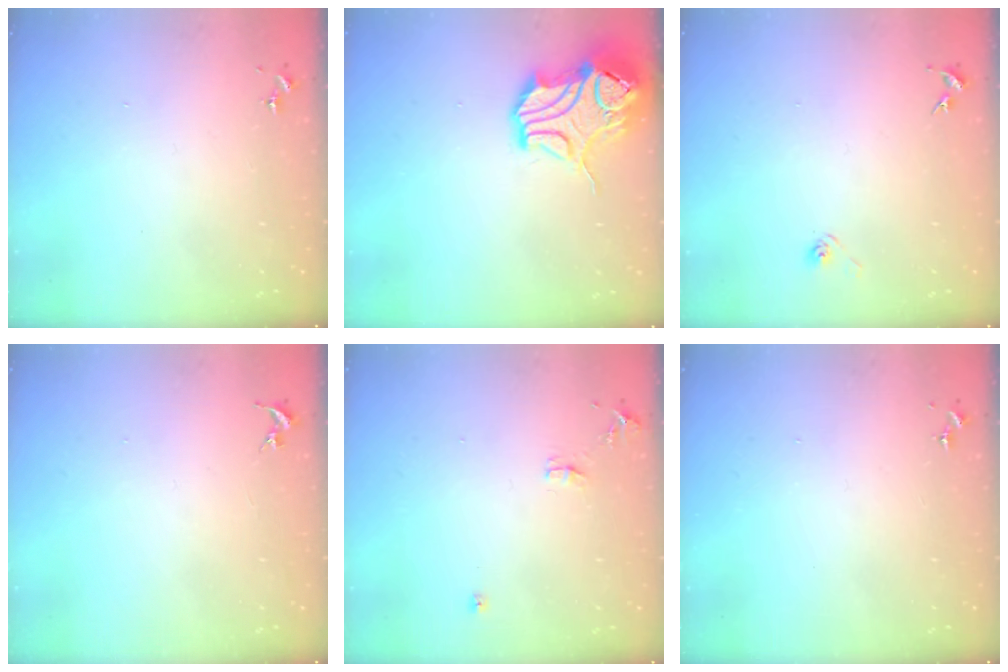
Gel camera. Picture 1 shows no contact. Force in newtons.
{"total": 15.7, "press": 15.6, "slide": 2.3}
{"total": 2.9, "press": 2.6, "slide": 1.4}
{"total": 0.0}
{"total": 6.9, "press": 6.9, "slide": 0.9}
{"total": 0.0}